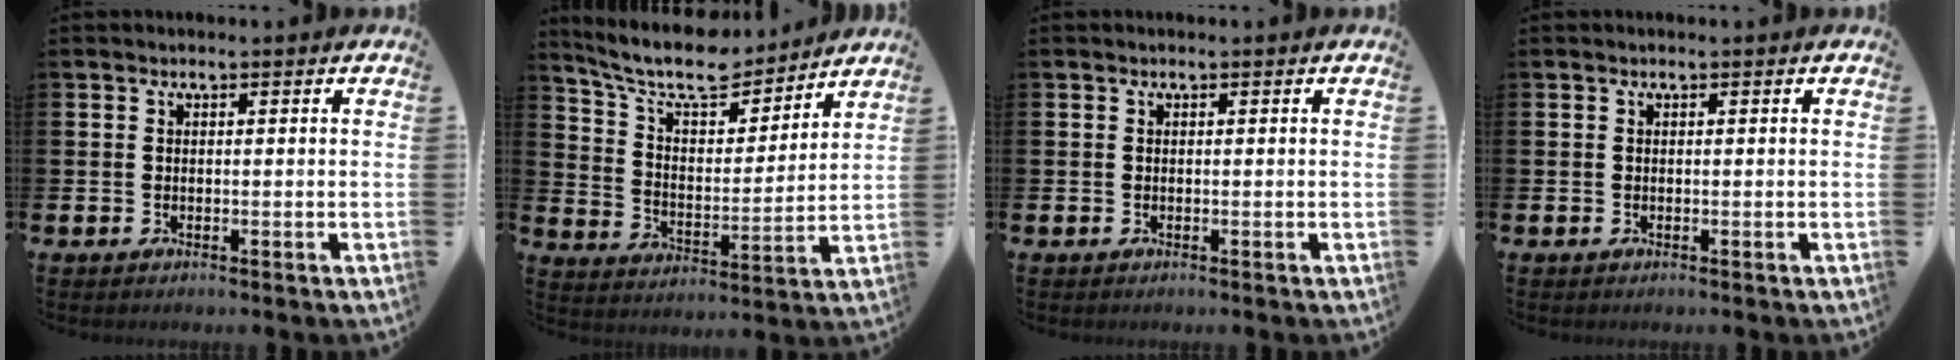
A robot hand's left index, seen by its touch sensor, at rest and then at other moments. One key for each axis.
{"total": 10.2, "fx": 9.1, "fy": 2.8, "fz": 3.7, "tx": -0.104, "ty": -0.059, "tz": 0.158}
{"total": 0.0}
{"total": 0.0}